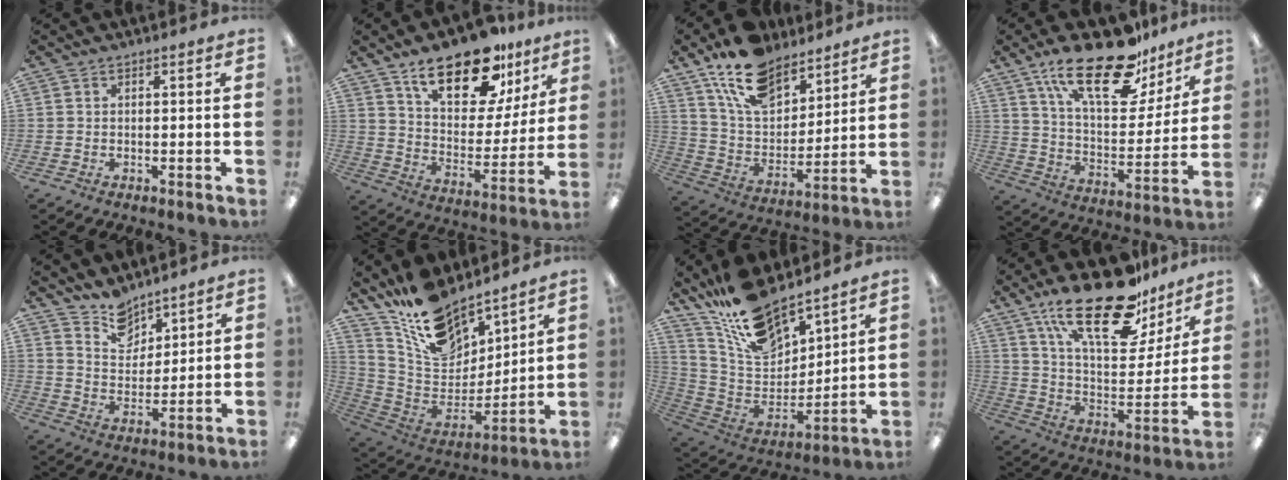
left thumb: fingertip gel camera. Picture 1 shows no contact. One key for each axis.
{"total": 21.2, "fx": 14.2, "fy": 9.4, "fz": 12.5, "tx": -0.191, "ty": -0.079, "tz": 0.243}
{"total": 16.7, "fx": 12.2, "fy": 8.6, "fz": 7.3, "tx": -0.139, "ty": -0.064, "tz": 0.226}
{"total": 24.1, "fx": 16.3, "fy": 9.8, "fz": 14.8, "tx": -0.240, "ty": -0.092, "tz": 0.278}
{"total": 9.0, "fx": 7.8, "fy": 4.4, "fz": 1.3, "tx": -0.018, "ty": -0.057, "tz": 0.146}
{"total": 16.9, "fx": 14.4, "fy": 6.8, "fz": 5.6, "tx": -0.135, "ty": -0.102, "tz": 0.265}
{"total": 17.3, "fx": 15.1, "fy": 5.7, "fz": 6.3, "tx": -0.151, "ty": -0.099, "tz": 0.277}
{"total": 26.2, "fx": 17.6, "fy": 10.5, "fz": 16.4, "tx": -0.259, "ty": -0.101, "tz": 0.298}